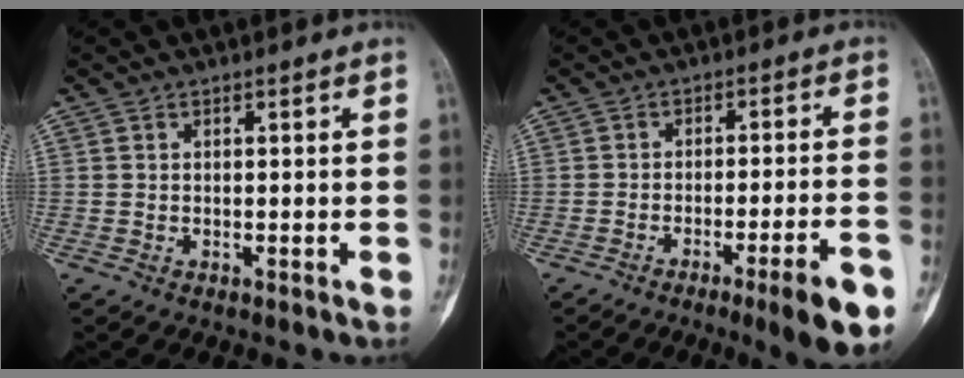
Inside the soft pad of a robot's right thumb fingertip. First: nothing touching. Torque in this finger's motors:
{"motor_torque": [1.22, 0.49, 0.63, -0.69, 0.31]}